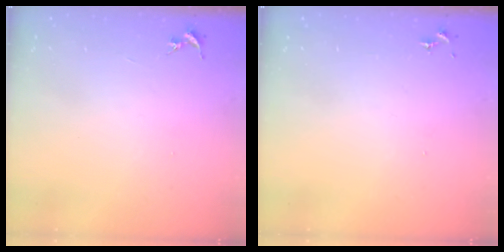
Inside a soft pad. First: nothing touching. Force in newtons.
{"total": 0.0}